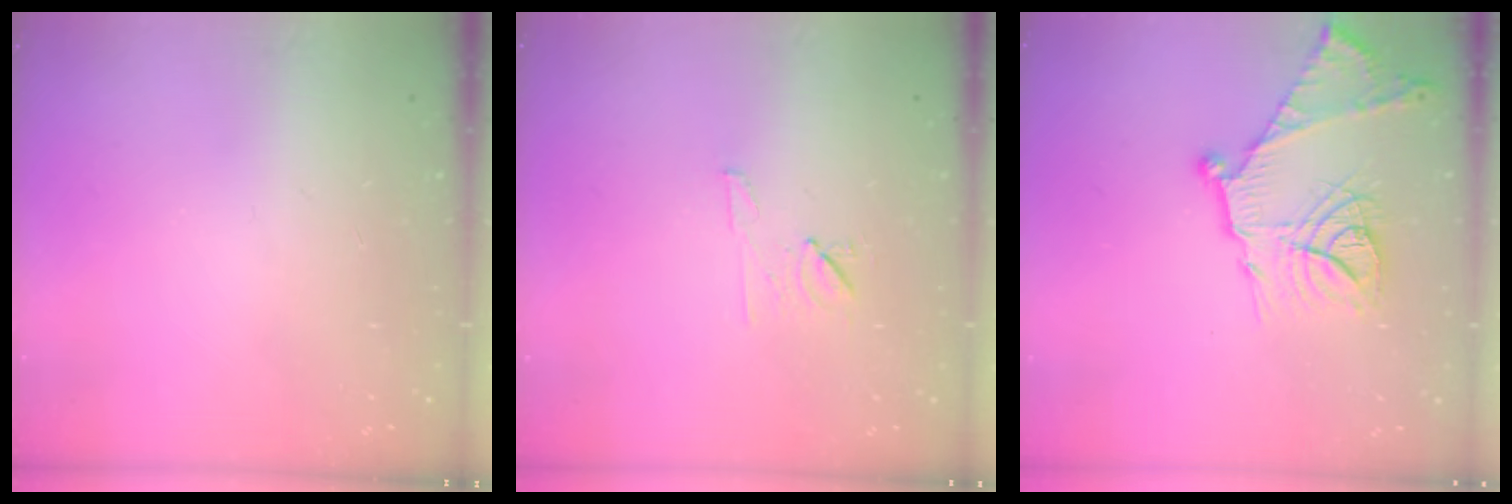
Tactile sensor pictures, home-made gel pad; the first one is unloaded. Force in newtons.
{"total": 6.4, "press": 6.4, "slide": 0.6}
{"total": 19.7, "press": 19.6, "slide": 1.7}